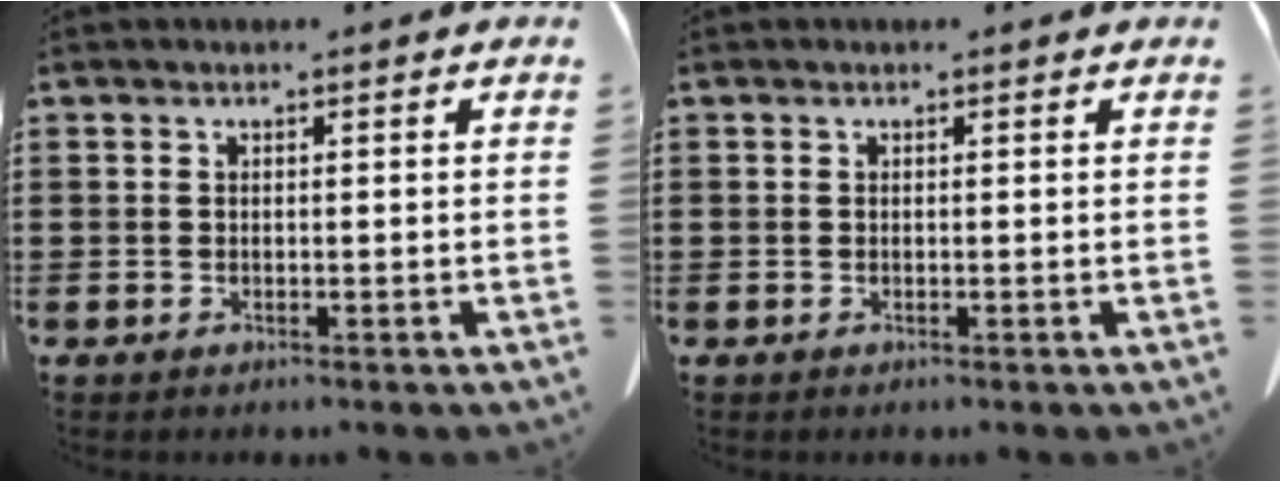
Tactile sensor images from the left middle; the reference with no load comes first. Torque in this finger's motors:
{"motor_torque": [0.21, 0.02, -0.03, 0.01]}